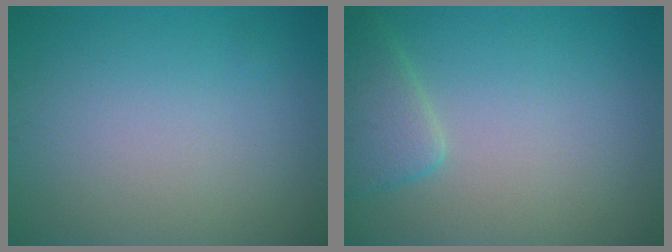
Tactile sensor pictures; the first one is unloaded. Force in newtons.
{"total": 3.0, "press": 3.0, "slide": 0.3}